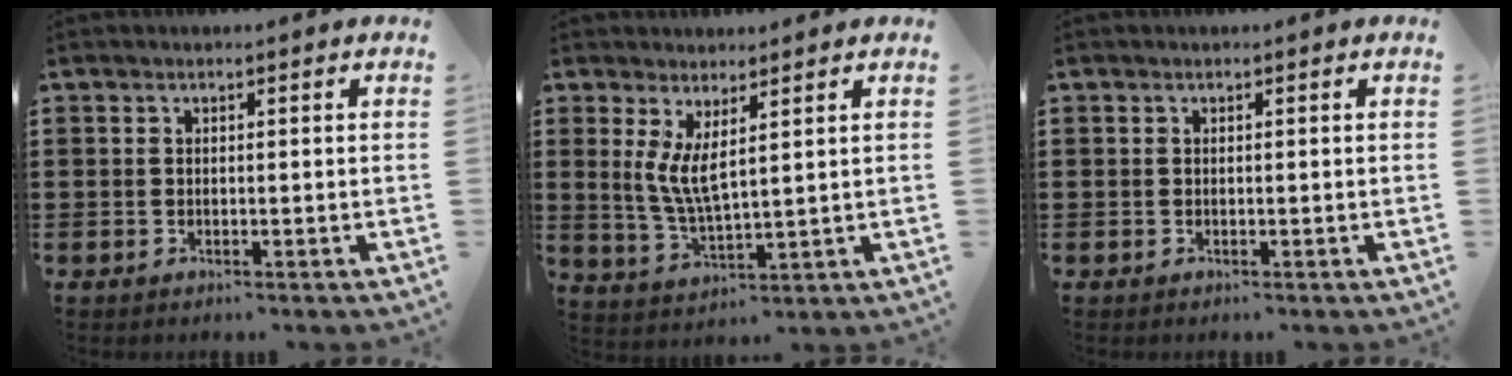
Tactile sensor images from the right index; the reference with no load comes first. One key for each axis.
{"total": 5.0, "fx": 2.1, "fy": 1.3, "fz": 4.4, "tx": -0.099, "ty": -0.007, "tz": 0.038}
{"total": 0.0}